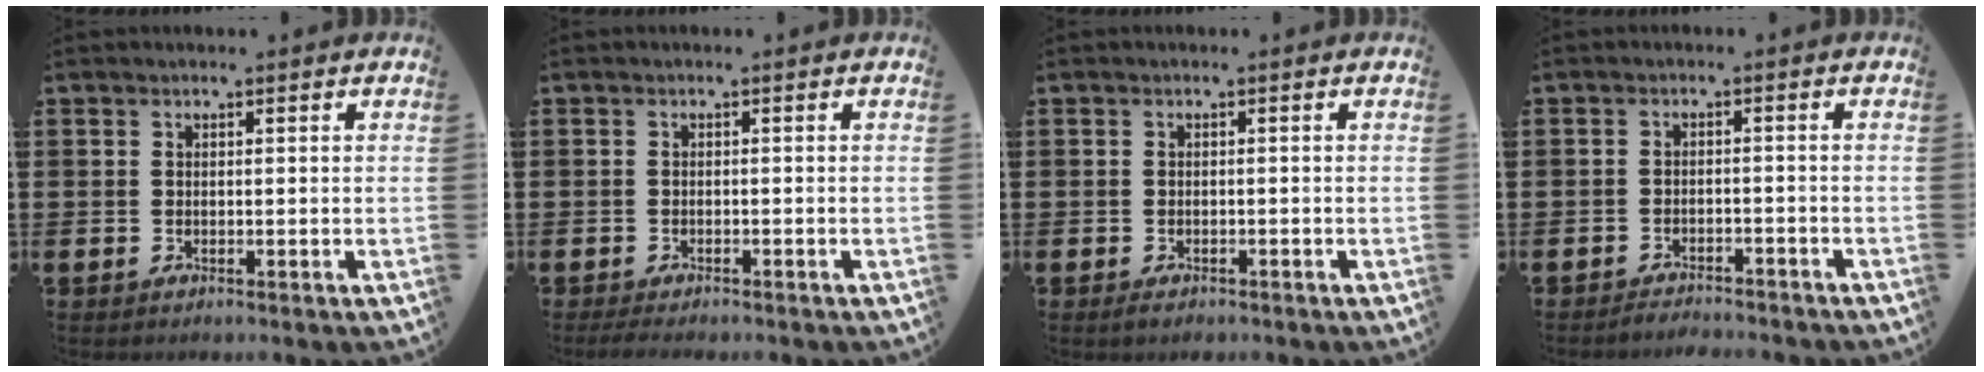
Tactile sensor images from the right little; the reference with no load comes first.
{"total": 1.0, "force": [-0.9, 0.1, 0.5], "torque": [-0.009, -0.003, -0.017]}
{"total": 0.8, "force": [-0.6, 0.3, 0.4], "torque": [-0.001, -0.006, -0.014]}
{"total": 1.9, "force": [-1.9, 0.0, -0.1], "torque": [-0.004, 0.005, -0.041]}